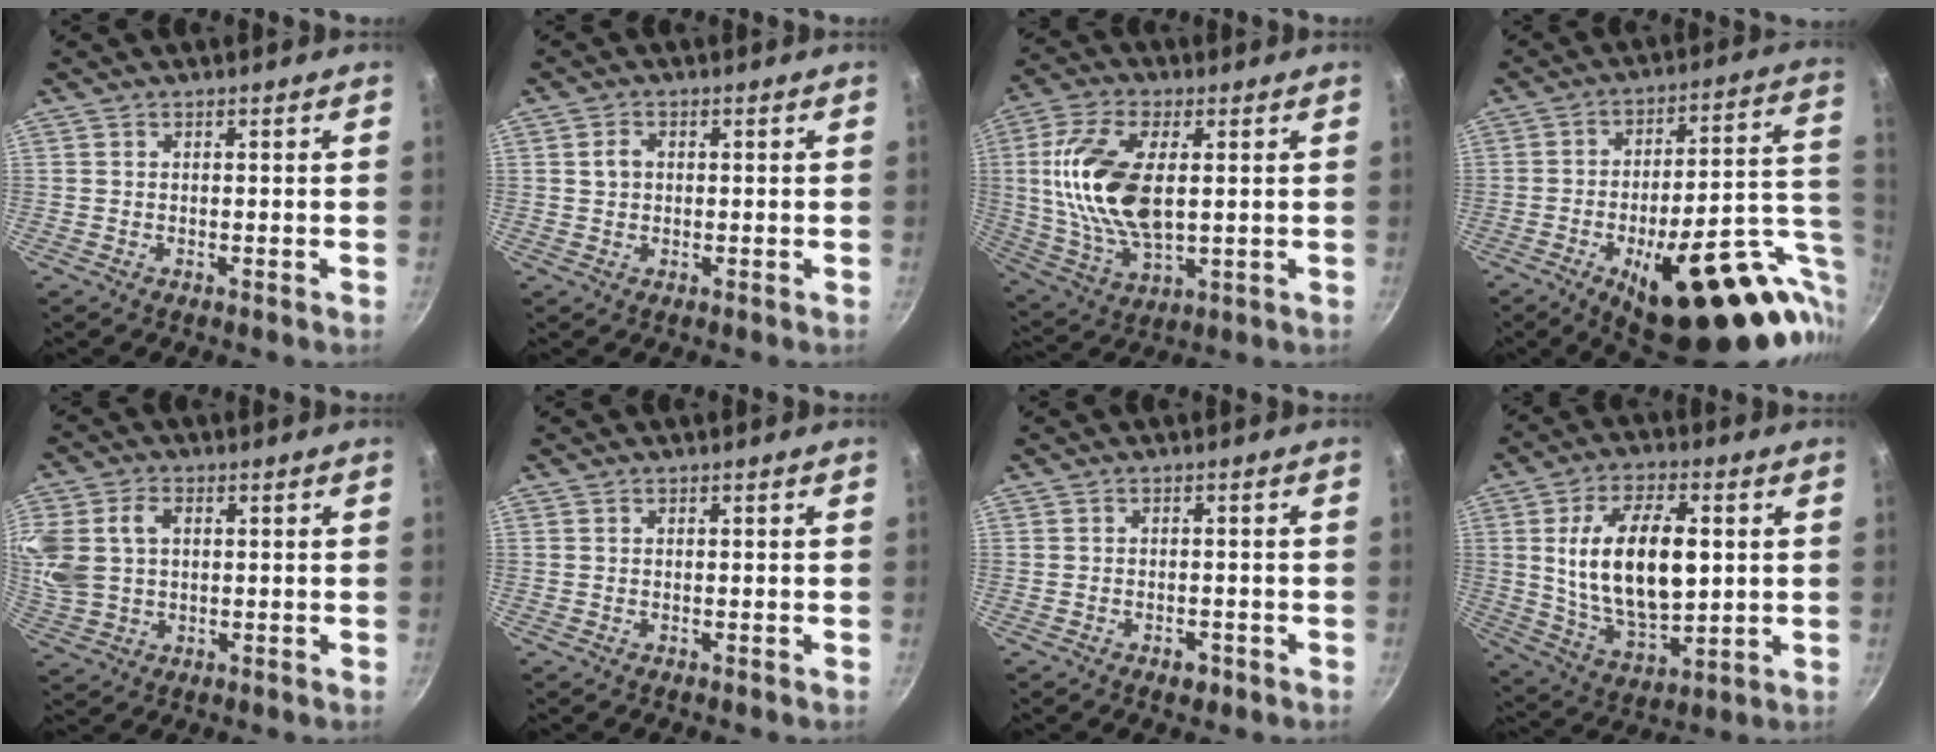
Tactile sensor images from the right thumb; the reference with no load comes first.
{"total": 2.2, "force": [0.4, 1.8, 1.3], "torque": [-0.019, 0.004, 0.006]}
{"total": 17.9, "force": [2.1, 8.9, 15.4], "torque": [-0.315, -0.007, 0.046]}
{"total": 33.2, "force": [-11.9, 11.8, 28.7], "torque": [-0.292, 0.049, -0.155]}
{"total": 15.2, "force": [2.6, 11.3, 9.8], "torque": [-0.253, 0.020, 0.061]}
{"total": 0.0}
{"total": 2.0, "force": [-1.2, 1.2, 1.1], "torque": [-0.014, 0.004, -0.017]}
{"total": 18.3, "force": [2.5, 9.4, 15.6], "torque": [-0.253, -0.010, 0.052]}